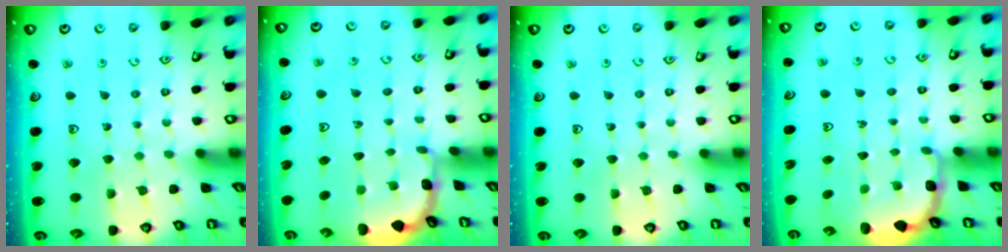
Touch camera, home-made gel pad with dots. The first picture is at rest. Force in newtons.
{"total": 1.8, "press": 1.8, "slide": 0.2}
{"total": 0.0}
{"total": 3.0, "press": 2.6, "slide": 1.5}